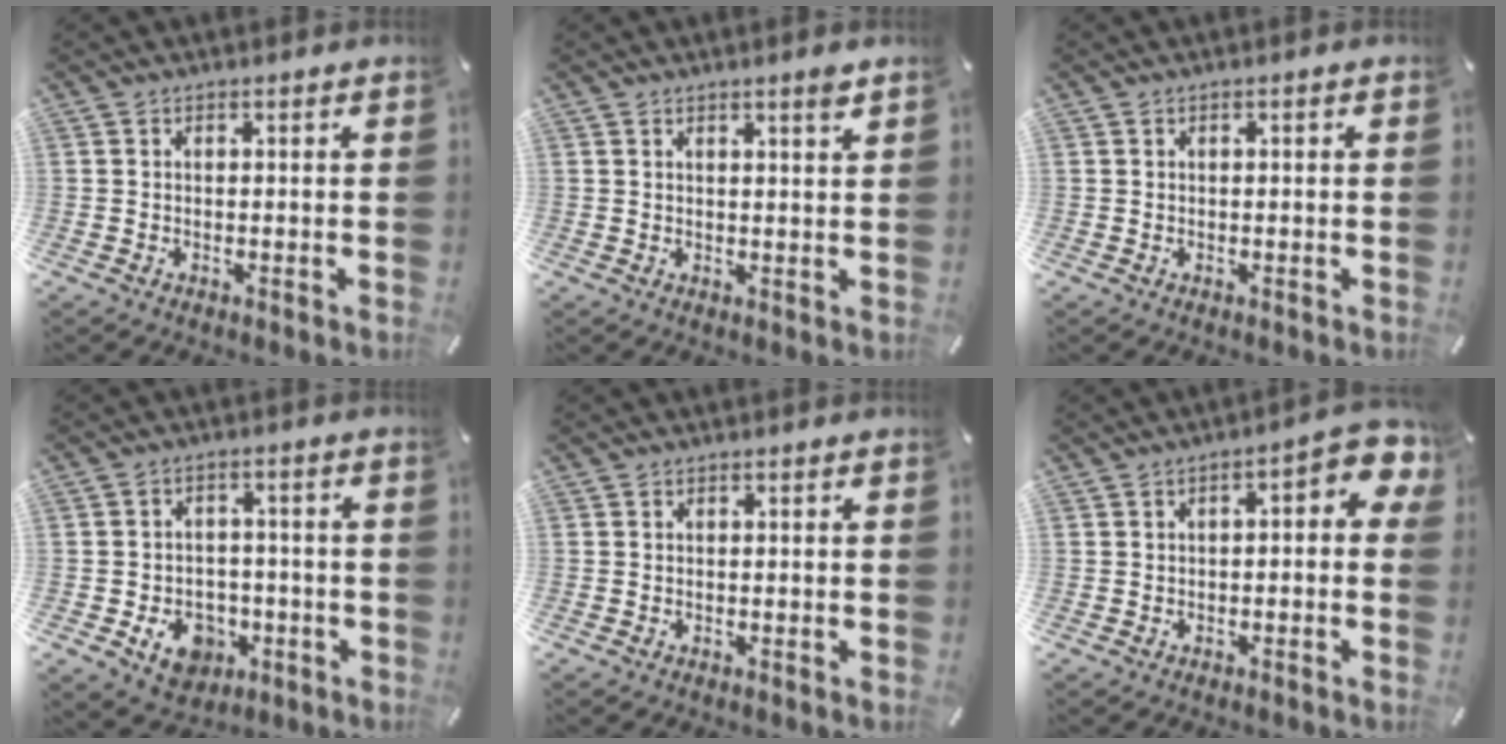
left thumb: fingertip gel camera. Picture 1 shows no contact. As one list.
[{"total": 2.2, "force": [1.6, 0.0, 1.5], "torque": [-0.024, -0.006, 0.026]}, {"total": 0.8, "force": [-0.1, 0.2, 0.8], "torque": [-0.013, 0.001, -0.002]}, {"total": 8.8, "force": [-3.4, 6.9, 4.3], "torque": [-0.072, 0.022, -0.059]}, {"total": 0.0}, {"total": 6.3, "force": [0.3, 2.8, 5.6], "torque": [-0.078, -0.007, 0.002]}]